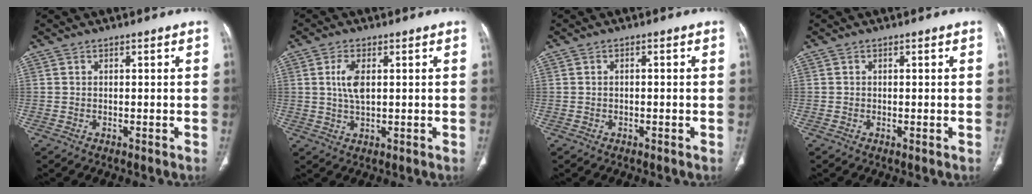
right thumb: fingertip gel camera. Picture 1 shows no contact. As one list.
[{"total": 7.1, "force": [1.1, 3.6, 6.0], "torque": [-0.123, 0.000, 0.020]}, {"total": 0.5, "force": [-0.2, 0.3, 0.4], "torque": [-0.010, 0.003, -0.003]}, {"total": 0.0}]